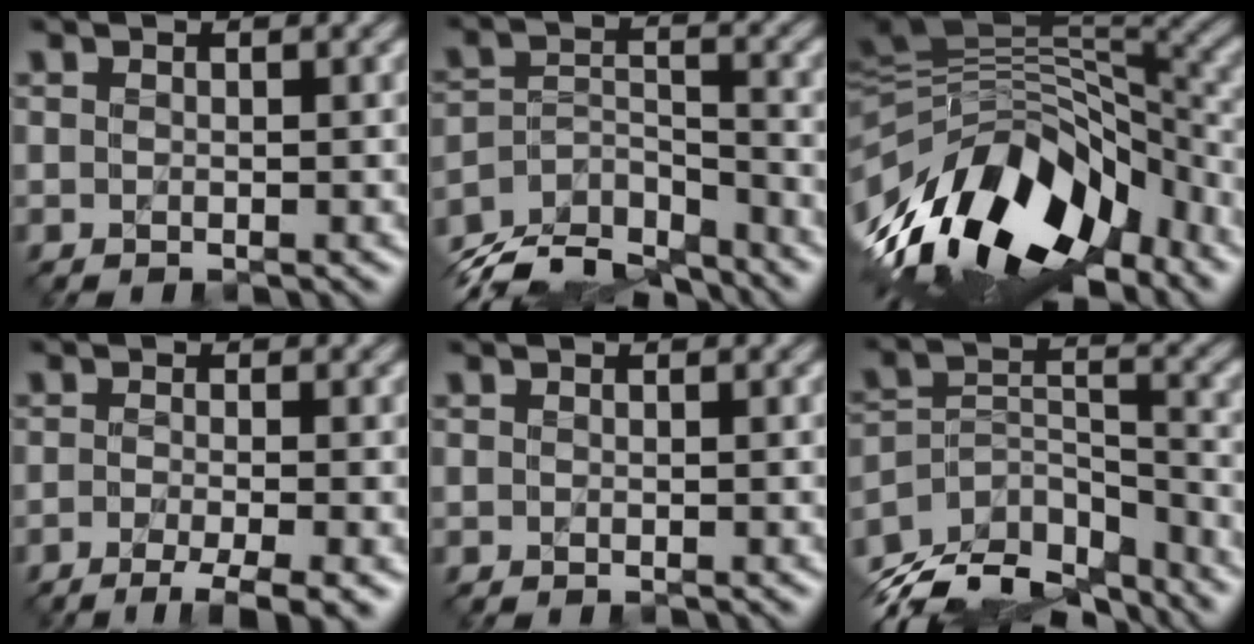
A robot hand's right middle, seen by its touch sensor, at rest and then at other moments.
{"total": 8.3, "force": [-7.5, 2.8, 2.1], "torque": [-0.067, -0.002, -0.124]}
{"total": 12.7, "force": [-6.0, 7.0, 8.8], "torque": [-0.180, 0.023, -0.100]}
{"total": 4.3, "force": [-3.0, 0.5, 3.0], "torque": [-0.055, -0.002, -0.049]}
{"total": 0.0}
{"total": 10.2, "force": [-8.6, 4.5, 3.1], "torque": [-0.082, 0.015, -0.134]}